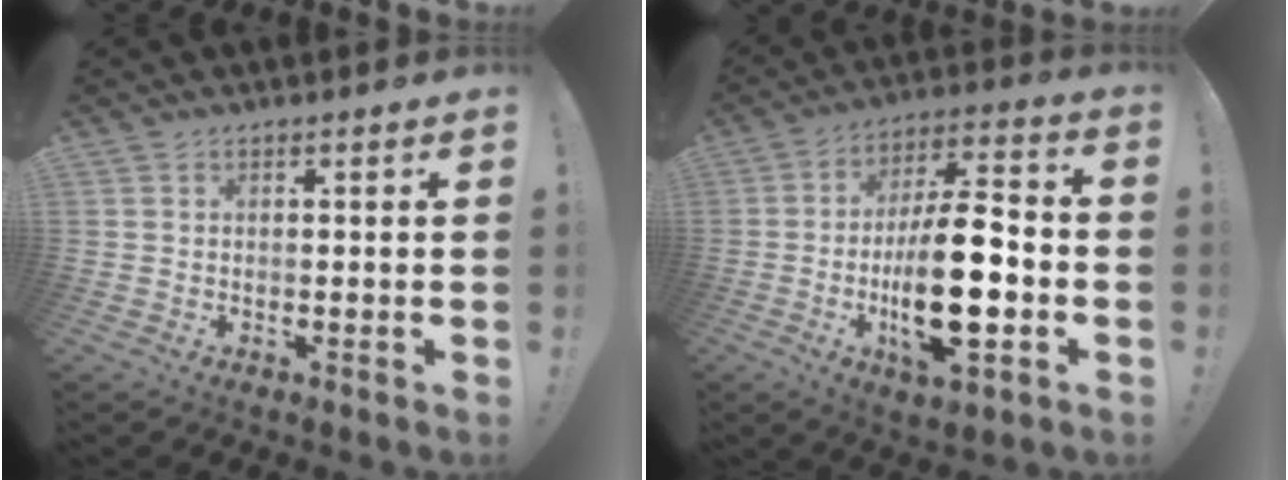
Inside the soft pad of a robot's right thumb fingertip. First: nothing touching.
{"total": 19.8, "force": [-4.2, 7.3, 17.9], "torque": [-0.321, 0.009, -0.068]}